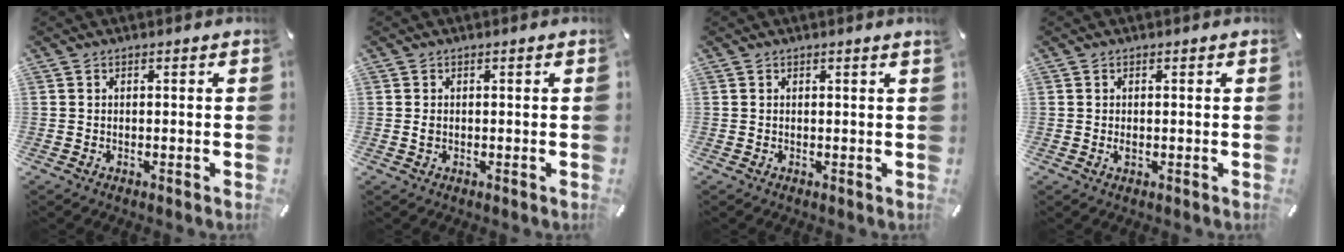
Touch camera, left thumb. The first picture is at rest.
{"total": 0.8, "force": [0.0, 0.6, 0.6], "torque": [-0.012, 0.001, 0.000]}
{"total": 0.5, "force": [0.3, -0.1, 0.4], "torque": [-0.004, -0.002, 0.005]}
{"total": 1.0, "force": [0.0, 0.5, 0.9], "torque": [-0.018, 0.001, -0.001]}